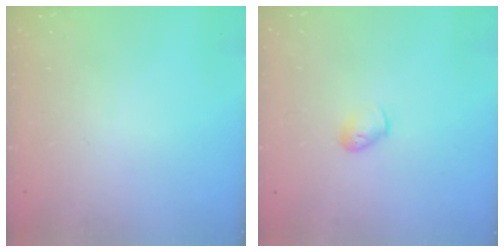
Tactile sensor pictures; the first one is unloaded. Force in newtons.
{"total": 5.5, "press": 5.4, "slide": 1.1}